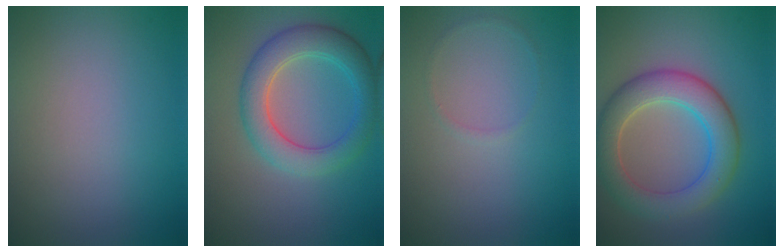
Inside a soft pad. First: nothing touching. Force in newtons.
{"total": 5.1, "press": 5.1, "slide": 0.3}
{"total": 0.5, "press": 0.5, "slide": 0.1}
{"total": 6.2, "press": 6.2, "slide": 0.3}